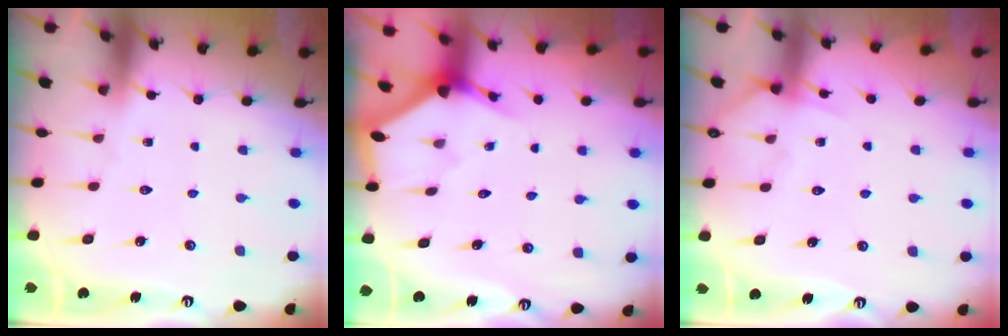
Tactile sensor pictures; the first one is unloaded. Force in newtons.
{"total": 2.7, "press": 2.7, "slide": 0.1}
{"total": 6.0, "press": 5.9, "slide": 0.7}